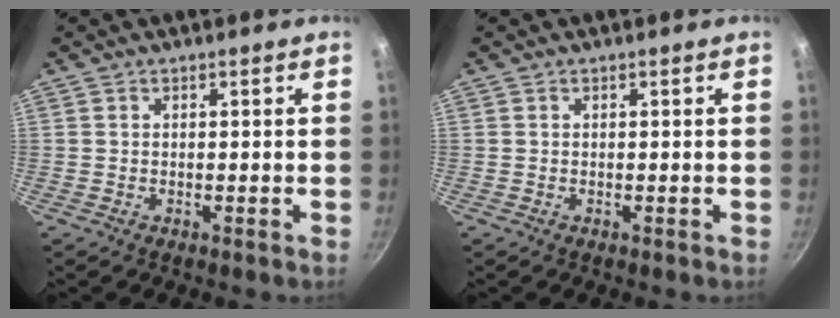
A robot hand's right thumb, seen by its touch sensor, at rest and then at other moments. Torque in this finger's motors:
{"motor_torque": [0.00, 0.00, -0.01, 0.19, 0.00]}